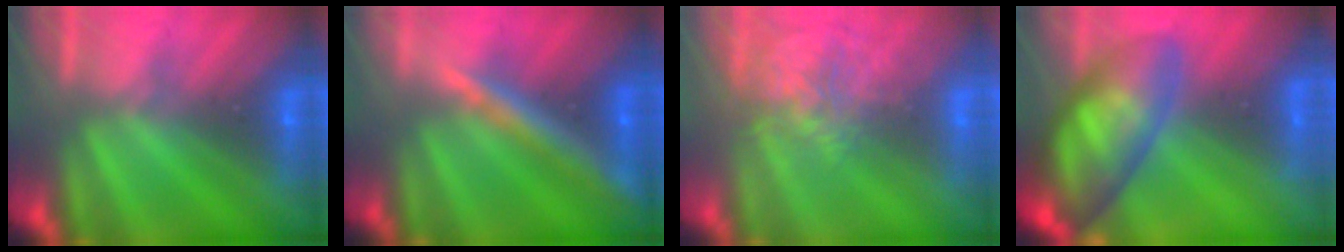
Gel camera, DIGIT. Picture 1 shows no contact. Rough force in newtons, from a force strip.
{"total": 5.5}
{"total": 3.9}
{"total": 7.6}